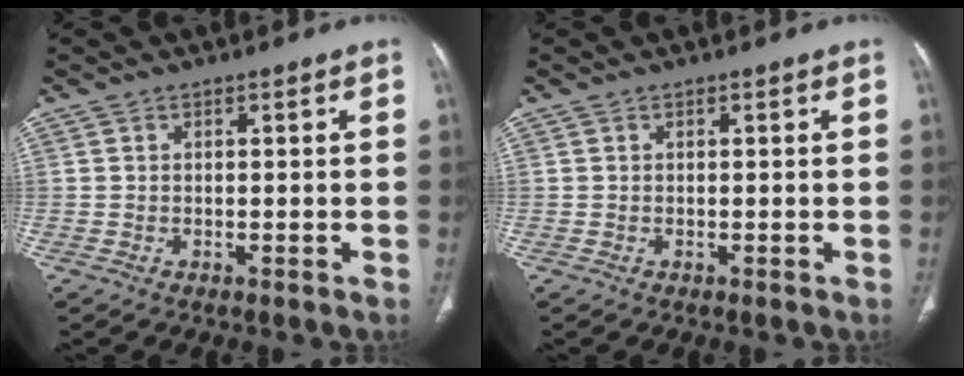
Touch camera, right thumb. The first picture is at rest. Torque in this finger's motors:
{"motor_torque": [-0.11, 0.11, 0.20, 0.20, 0.01]}